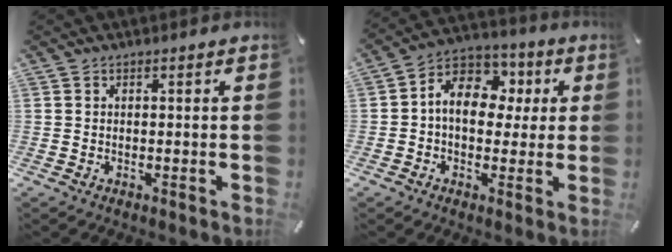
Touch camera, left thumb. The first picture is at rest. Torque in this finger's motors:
{"motor_torque": [-0.78, 1.48, 1.32, -0.98, 0.28]}